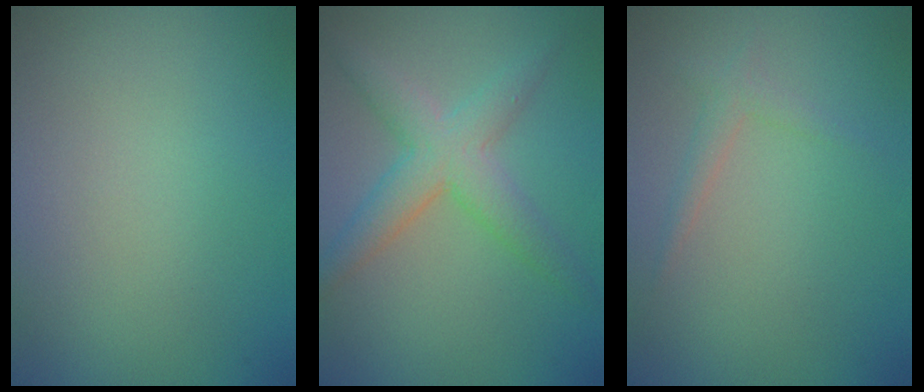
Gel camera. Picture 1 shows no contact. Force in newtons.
{"total": 3.0, "press": 3.0, "slide": 0.3}
{"total": 1.2, "press": 1.2, "slide": 0.0}